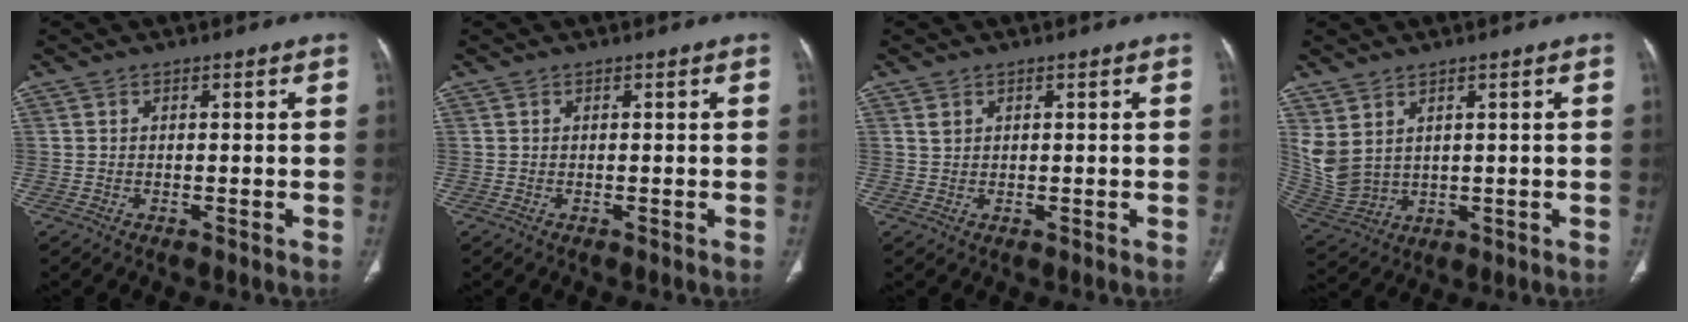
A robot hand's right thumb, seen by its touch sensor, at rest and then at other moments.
{"total": 0.0}
{"total": 1.1, "force": [0.7, 0.8, 0.4], "torque": [-0.003, 0.003, 0.017]}
{"total": 8.6, "force": [3.6, 5.4, 5.6], "torque": [-0.119, -0.014, 0.095]}